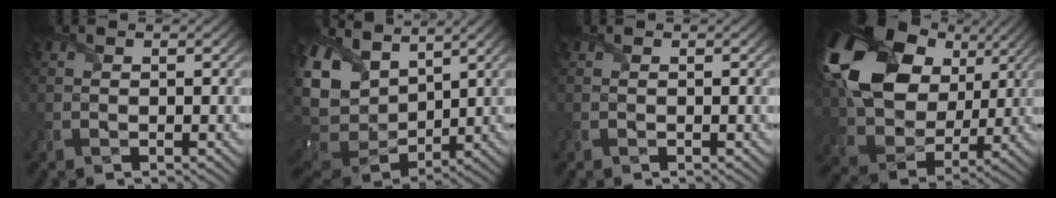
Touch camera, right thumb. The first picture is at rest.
{"total": 12.8, "force": [4.3, 9.0, 8.1], "torque": [-0.238, 0.005, 0.087]}
{"total": 0.0}
{"total": 19.5, "force": [6.6, 13.9, 12.0], "torque": [-0.288, 0.021, 0.133]}